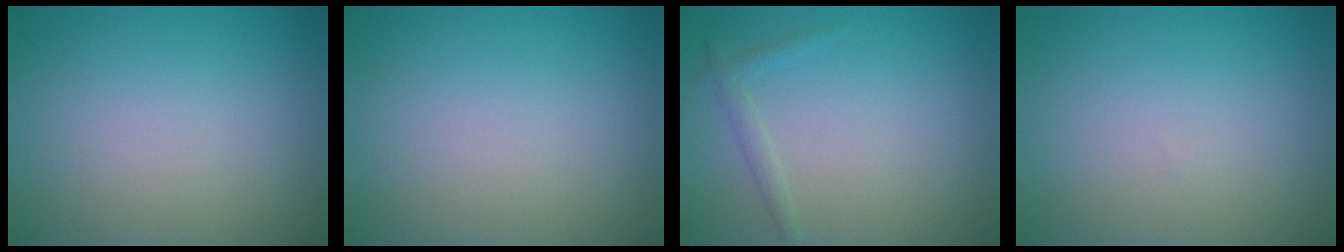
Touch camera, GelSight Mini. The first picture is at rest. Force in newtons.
{"total": 0.0}
{"total": 1.0, "press": 1.0, "slide": 0.0}
{"total": 0.0}